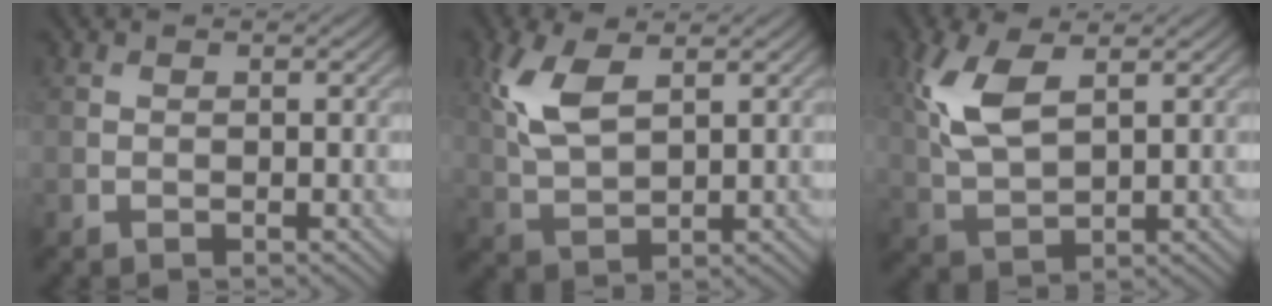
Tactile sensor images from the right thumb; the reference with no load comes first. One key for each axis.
{"total": 7.0, "fx": 2.8, "fy": 3.2, "fz": 5.5, "tx": -0.135, "ty": 0.005, "tz": 0.057}
{"total": 7.8, "fx": 2.9, "fy": 3.6, "fz": 6.3, "tx": -0.156, "ty": 0.006, "tz": 0.058}